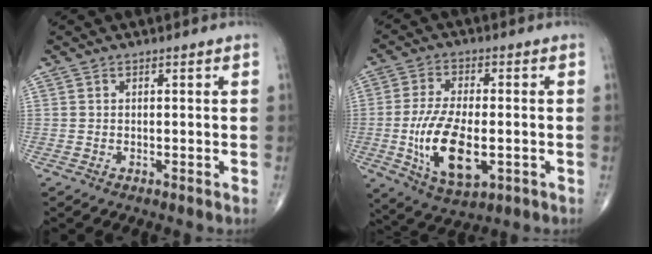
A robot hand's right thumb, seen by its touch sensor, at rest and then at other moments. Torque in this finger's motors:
{"motor_torque": [-0.23, 0.52, 1.01, 0.61, 0.38]}